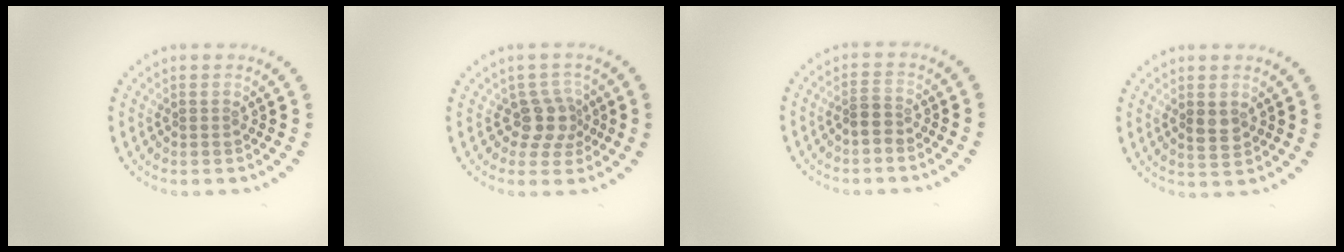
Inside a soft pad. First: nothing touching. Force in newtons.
{"total": 2.7, "press": 2.1, "slide": 1.6}
{"total": 1.4, "press": 1.2, "slide": 0.7}
{"total": 1.7, "press": 1.7, "slide": 0.1}